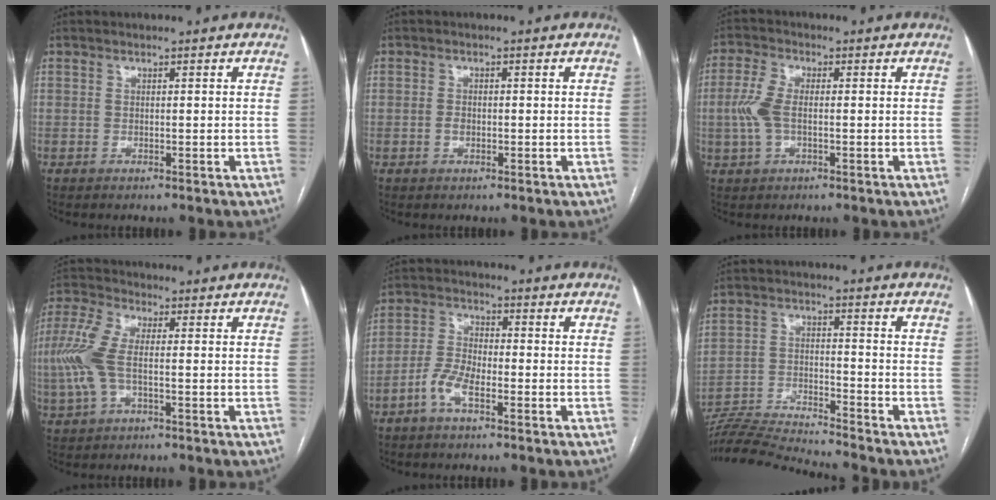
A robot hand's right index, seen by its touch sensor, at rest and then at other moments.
{"total": 1.4, "force": [-0.4, 0.9, 1.0], "torque": [-0.020, 0.003, -0.007]}
{"total": 5.1, "force": [-0.4, 2.3, 4.6], "torque": [-0.125, 0.008, -0.011]}
{"total": 8.0, "force": [-0.8, 2.9, 7.4], "torque": [-0.202, 0.011, -0.020]}
{"total": 5.2, "force": [-2.8, 1.7, 4.1], "torque": [-0.094, 0.008, -0.057]}
{"total": 11.1, "force": [-10.9, -1.6, 2.0], "torque": [-0.034, -0.001, -0.195]}